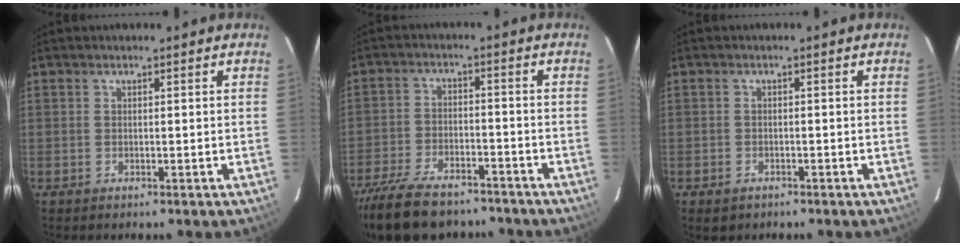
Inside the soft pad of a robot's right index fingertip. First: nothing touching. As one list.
[{"total": 18.7, "force": [-15.0, 7.4, 8.3], "torque": [-0.191, -0.012, -0.235]}, {"total": 2.3, "force": [-1.4, 1.7, 0.8], "torque": [-0.021, -0.001, -0.018]}]